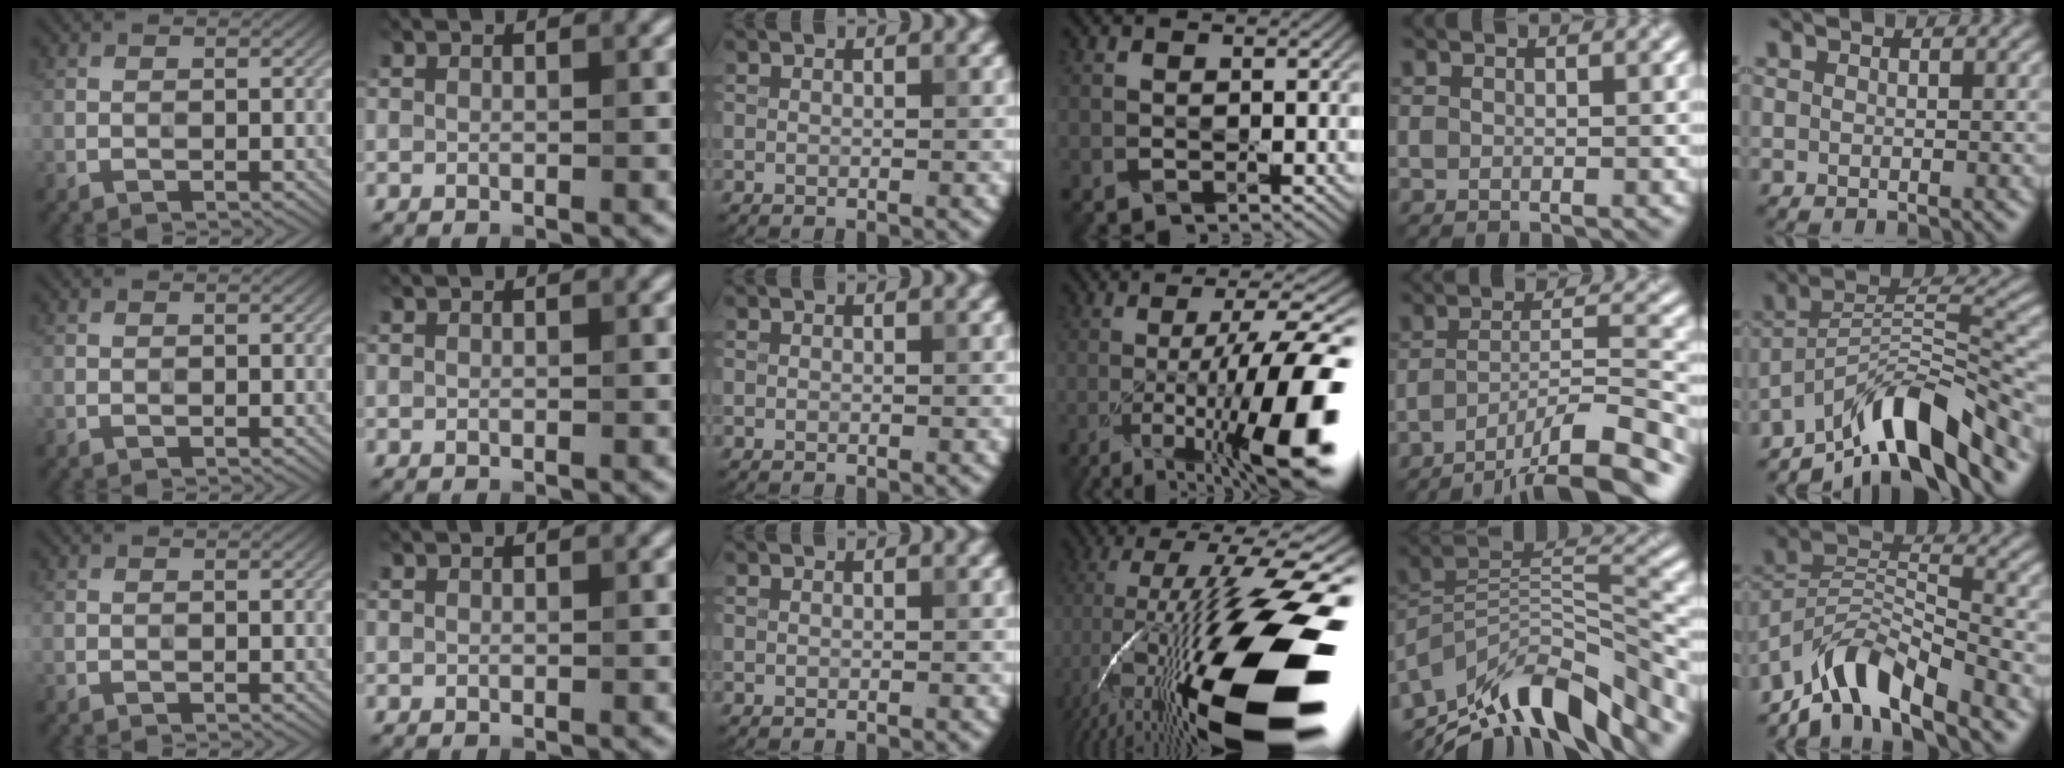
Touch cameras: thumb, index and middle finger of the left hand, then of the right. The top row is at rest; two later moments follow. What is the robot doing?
{"motion": "press", "object": "grip strengthener"}